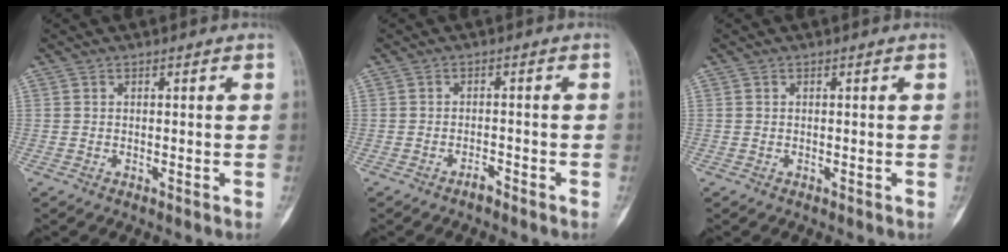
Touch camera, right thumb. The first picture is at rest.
{"total": 1.4, "force": [-1.3, 0.4, 0.5], "torque": [-0.011, 0.007, -0.023]}
{"total": 0.0}